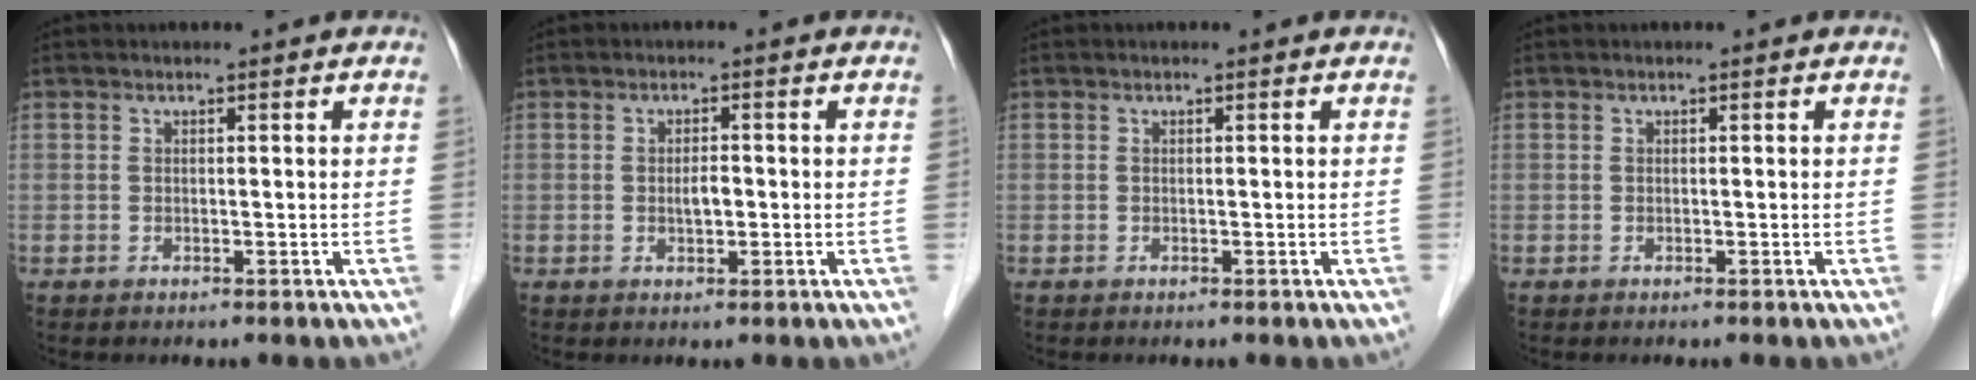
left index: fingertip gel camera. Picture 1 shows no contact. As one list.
[{"total": 2.0, "force": [-0.3, 0.8, 1.8], "torque": [-0.032, 0.001, -0.004]}, {"total": 0.0}, {"total": 0.0}]